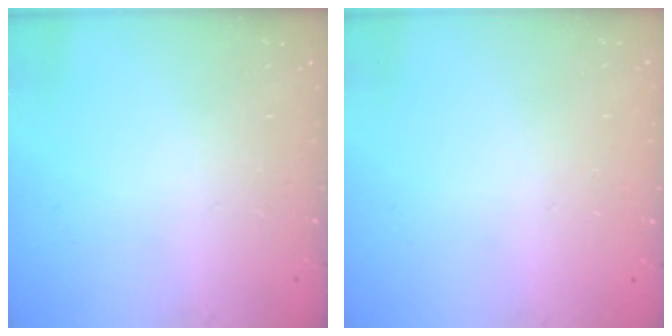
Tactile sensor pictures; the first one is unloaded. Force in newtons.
{"total": 0.5, "press": 0.5, "slide": 0.1}